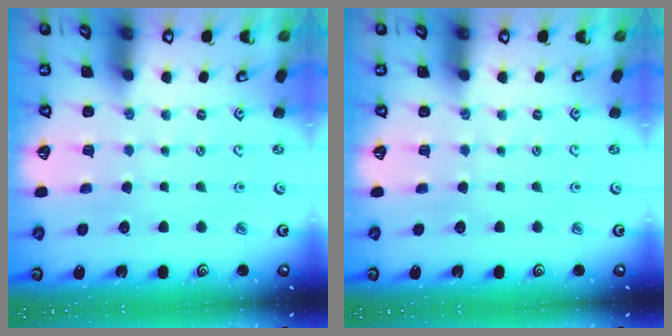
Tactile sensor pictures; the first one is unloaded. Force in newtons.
{"total": 0.0}